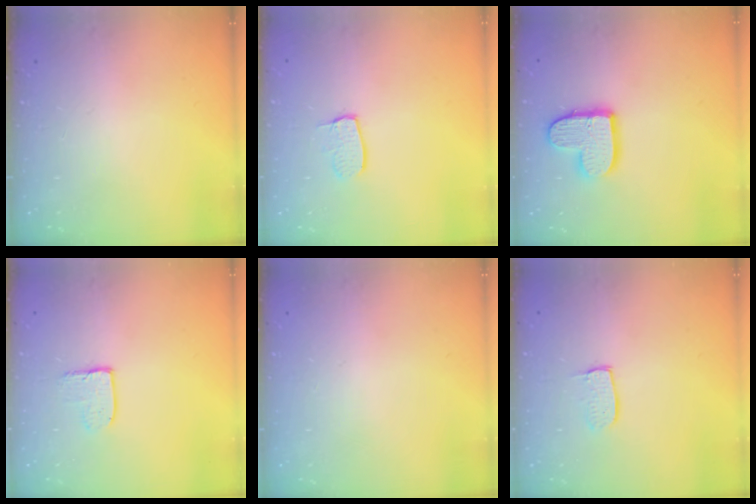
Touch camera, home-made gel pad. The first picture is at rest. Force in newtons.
{"total": 6.3, "press": 6.3, "slide": 0.2}
{"total": 12.2, "press": 12.2, "slide": 0.8}
{"total": 3.8, "press": 3.8, "slide": 0.3}
{"total": 0.0}
{"total": 6.2, "press": 6.2, "slide": 0.4}